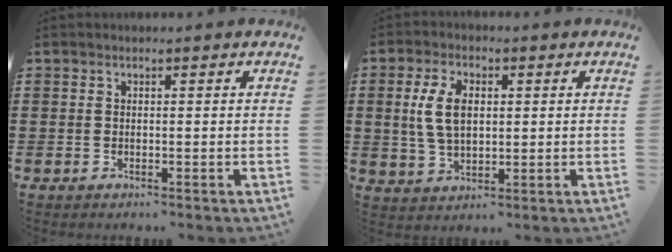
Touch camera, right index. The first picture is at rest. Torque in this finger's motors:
{"motor_torque": [1.71, 0.43, 0.89, 0.19]}